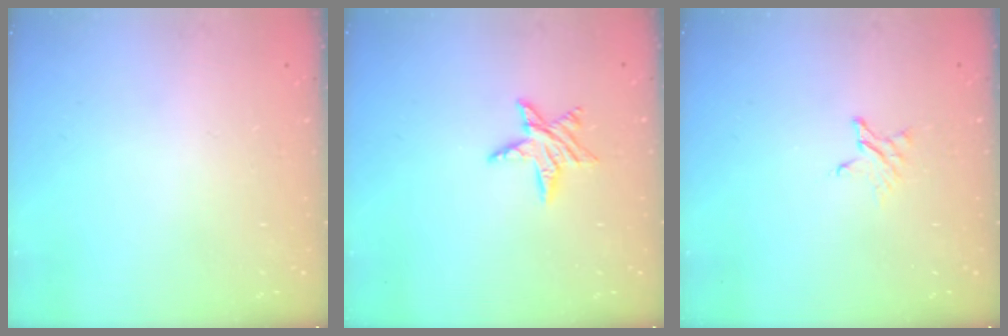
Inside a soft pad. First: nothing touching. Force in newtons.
{"total": 6.9, "press": 6.9, "slide": 0.2}
{"total": 2.3, "press": 2.3, "slide": 0.2}